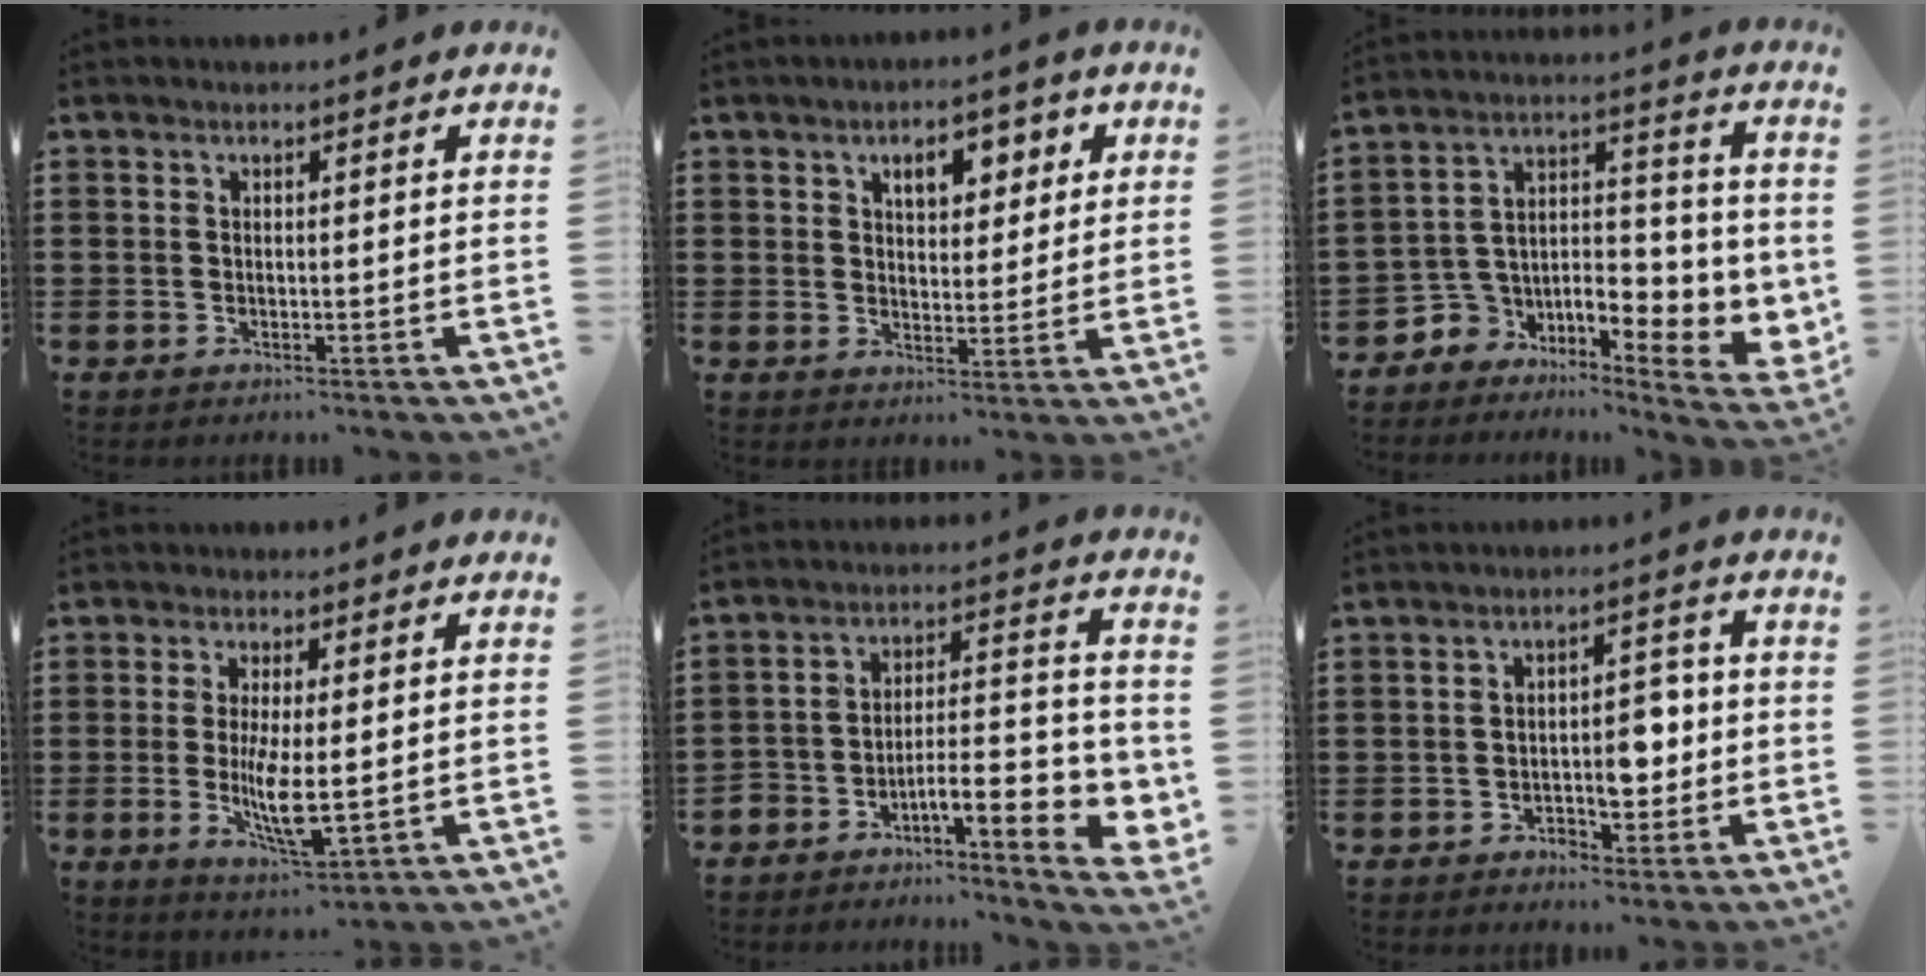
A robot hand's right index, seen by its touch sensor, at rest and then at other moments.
{"total": 5.1, "force": [2.4, 2.9, 3.5], "torque": [-0.049, 0.002, 0.031]}
{"total": 5.0, "force": [-1.9, 4.3, 1.6], "torque": [-0.050, -0.026, -0.031]}
{"total": 7.2, "force": [-1.1, 2.0, 6.9], "torque": [-0.144, -0.016, -0.022]}
{"total": 7.6, "force": [-4.6, 2.6, 5.4], "torque": [-0.083, -0.010, -0.086]}
{"total": 5.6, "force": [-1.5, 3.6, 4.1], "torque": [-0.058, 0.003, -0.031]}